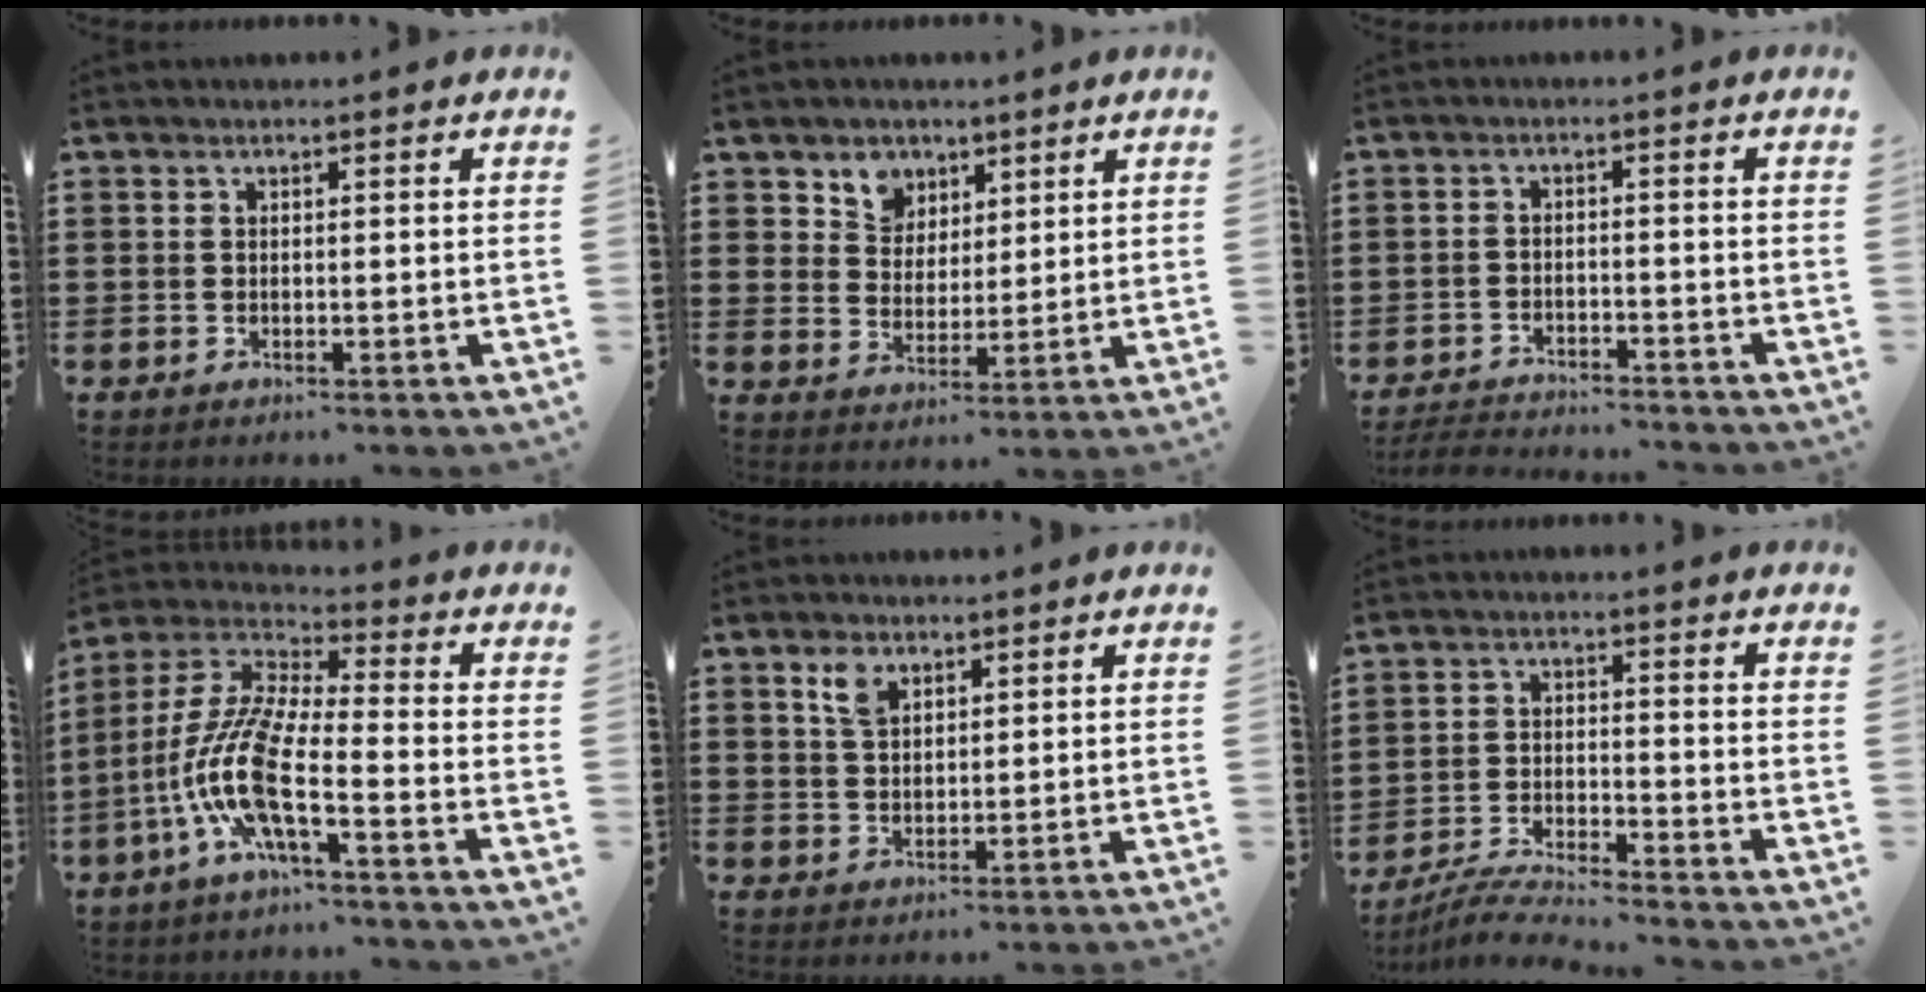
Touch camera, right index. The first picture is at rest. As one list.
[{"total": 4.7, "force": [2.9, 3.7, 0.2], "torque": [-0.029, 0.006, 0.052]}, {"total": 3.2, "force": [-3.2, 0.0, 0.1], "torque": [-0.015, -0.007, -0.070]}, {"total": 11.6, "force": [-5.3, 2.4, 10.1], "torque": [-0.245, -0.020, -0.112]}, {"total": 3.7, "force": [2.3, 2.1, 2.1], "torque": [-0.050, 0.008, 0.042]}, {"total": 5.2, "force": [-5.0, -0.2, 1.2], "torque": [-0.038, -0.010, -0.102]}]